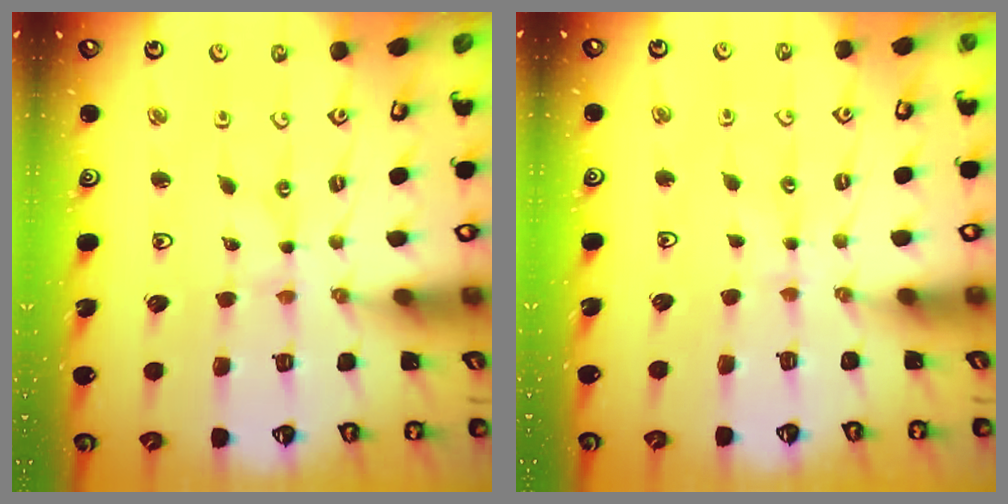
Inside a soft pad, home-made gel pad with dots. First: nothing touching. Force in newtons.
{"total": 3.0, "press": 3.0, "slide": 0.4}